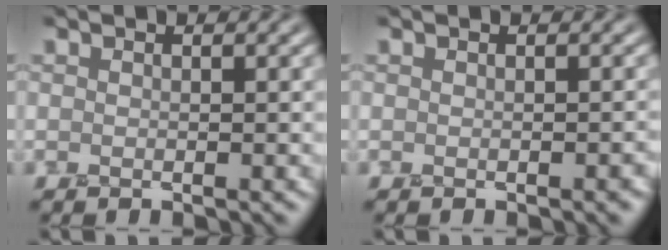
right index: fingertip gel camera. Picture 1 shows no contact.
{"total": 0.7, "force": [-0.4, 0.2, 0.6], "torque": [-0.005, 0.002, -0.006]}